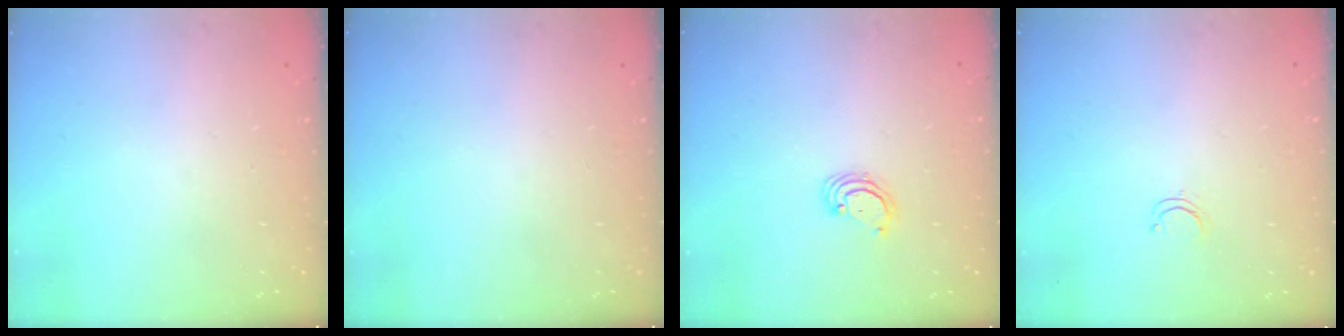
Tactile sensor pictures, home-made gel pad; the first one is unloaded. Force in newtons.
{"total": 0.0}
{"total": 2.4, "press": 2.4, "slide": 0.2}
{"total": 2.4, "press": 2.4, "slide": 0.2}